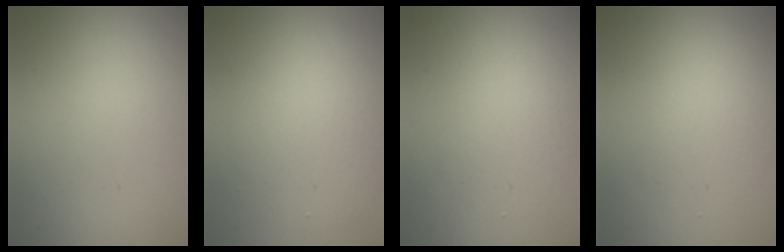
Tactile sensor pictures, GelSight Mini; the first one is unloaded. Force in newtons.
{"total": 4.6, "press": 4.6, "slide": 0.1}
{"total": 2.7, "press": 2.7, "slide": 0.0}
{"total": 2.5, "press": 2.5, "slide": 0.2}